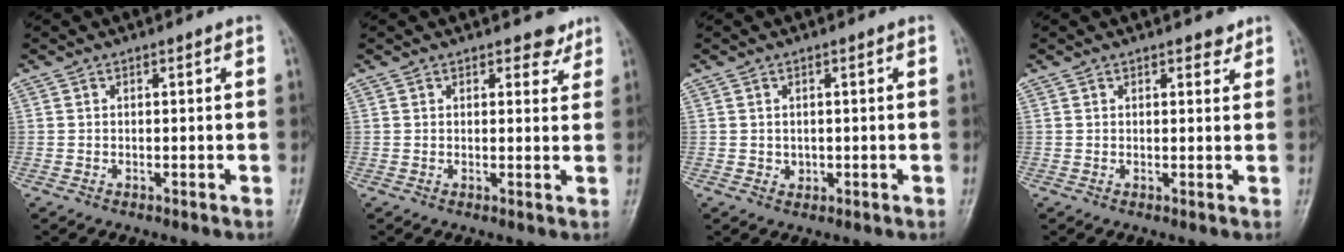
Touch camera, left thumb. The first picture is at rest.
{"total": 2.7, "force": [2.2, 1.4, 0.6], "torque": [0.014, -0.012, 0.024]}
{"total": 1.5, "force": [0.0, 1.3, 0.6], "torque": [-0.006, 0.000, 0.005]}
{"total": 1.8, "force": [1.5, 0.9, 0.7], "torque": [0.004, -0.008, 0.016]}